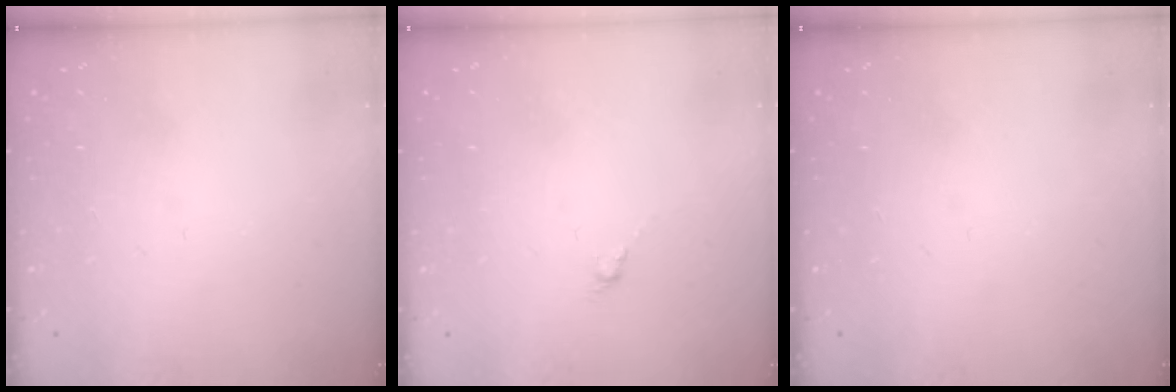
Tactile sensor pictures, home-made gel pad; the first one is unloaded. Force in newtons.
{"total": 0.0}
{"total": 0.0}